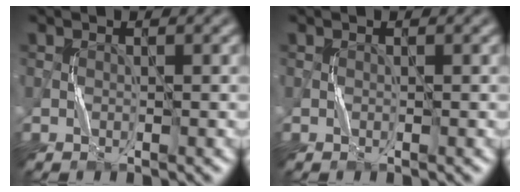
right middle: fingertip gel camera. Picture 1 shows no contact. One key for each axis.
{"total": 0.0}